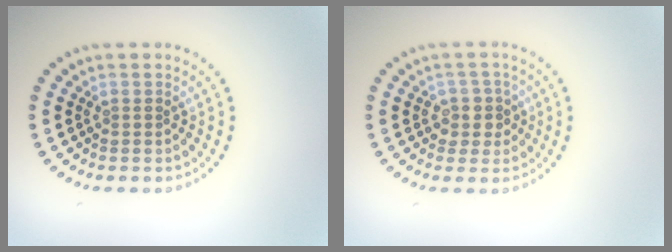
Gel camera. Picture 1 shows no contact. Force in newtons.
{"total": 2.2, "press": 2.0, "slide": 0.9}